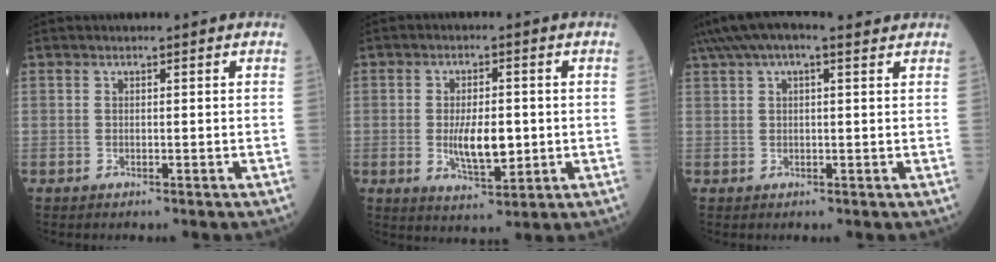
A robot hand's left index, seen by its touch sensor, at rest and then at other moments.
{"total": 7.0, "force": [-0.7, 2.9, 6.4], "torque": [-0.119, -0.013, -0.005]}
{"total": 8.6, "force": [6.1, 2.6, 5.4], "torque": [-0.104, 0.050, 0.104]}